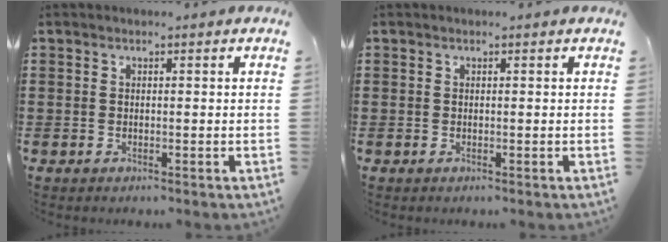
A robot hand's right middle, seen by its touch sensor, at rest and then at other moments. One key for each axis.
{"total": 0.0}